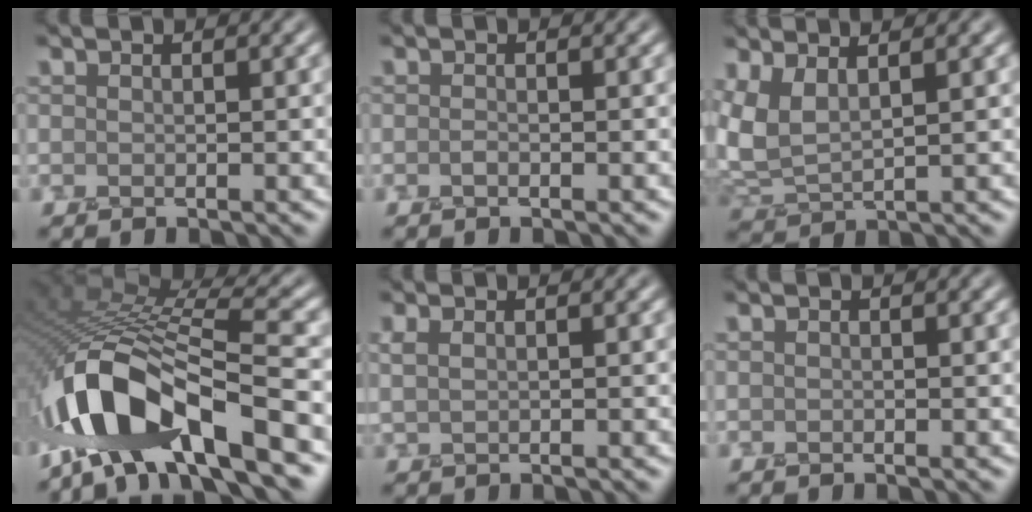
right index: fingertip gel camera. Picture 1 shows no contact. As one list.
[{"total": 0.5, "force": [-0.3, 0.1, 0.4], "torque": [-0.009, 0.001, -0.006]}, {"total": 3.8, "force": [2.1, 1.5, 2.8], "torque": [-0.076, 0.002, 0.047]}, {"total": 12.9, "force": [-6.7, 4.2, 10.2], "torque": [-0.190, 0.009, -0.125]}, {"total": 1.1, "force": [0.6, 0.4, 0.9], "torque": [-0.018, 0.000, 0.014]}, {"total": 0.0}]